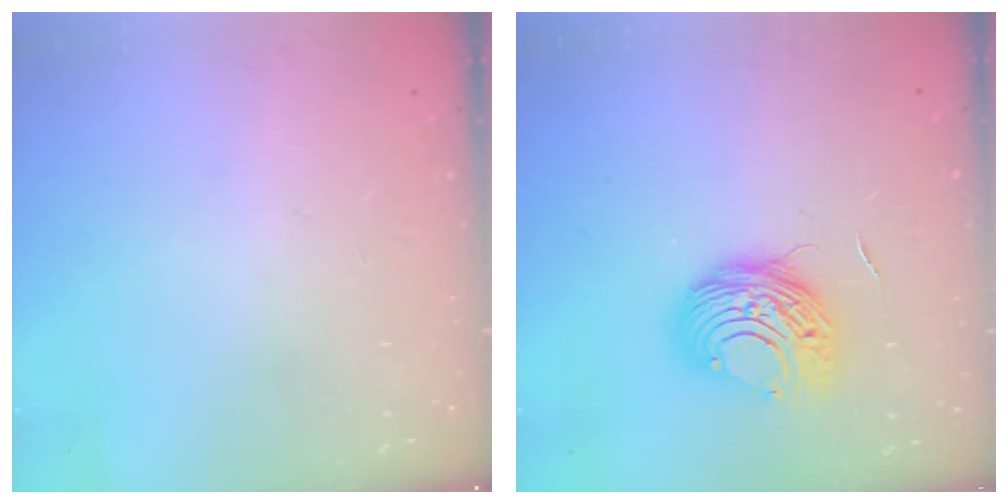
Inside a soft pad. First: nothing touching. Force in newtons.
{"total": 10.0, "press": 10.0, "slide": 0.8}